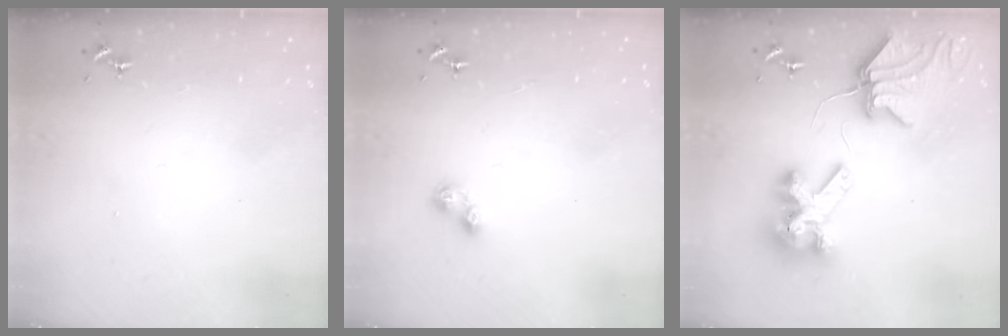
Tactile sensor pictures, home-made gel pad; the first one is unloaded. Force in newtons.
{"total": 6.2, "press": 6.2, "slide": 0.7}
{"total": 12.7, "press": 12.6, "slide": 1.6}